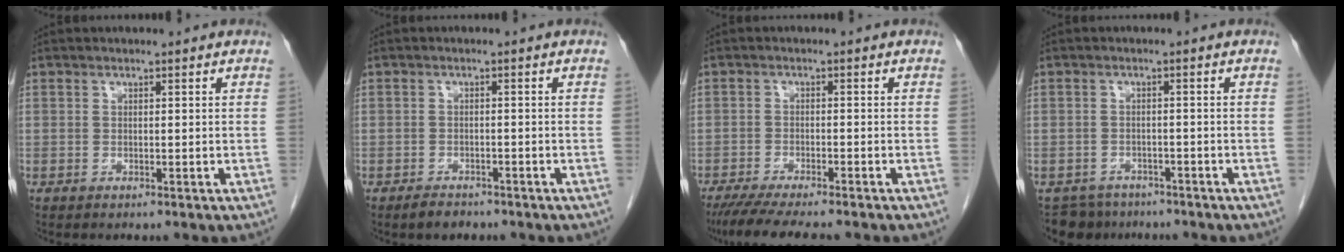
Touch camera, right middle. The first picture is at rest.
{"total": 2.5, "force": [-2.0, 1.2, 0.9], "torque": [-0.021, 0.000, -0.026]}
{"total": 10.0, "force": [-8.5, 1.0, 5.2], "torque": [-0.075, -0.021, -0.133]}
{"total": 4.9, "force": [-4.2, 2.5, -0.3], "torque": [0.011, 0.001, -0.067]}